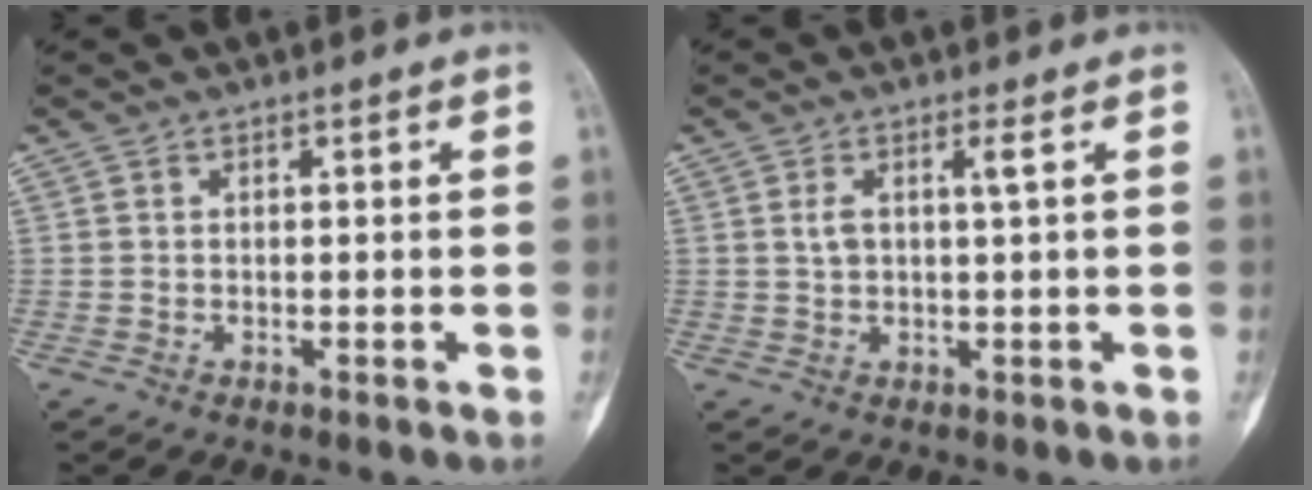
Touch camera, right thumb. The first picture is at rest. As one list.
[{"total": 2.9, "force": [1.0, 0.5, 2.7], "torque": [-0.061, 0.004, 0.023]}]